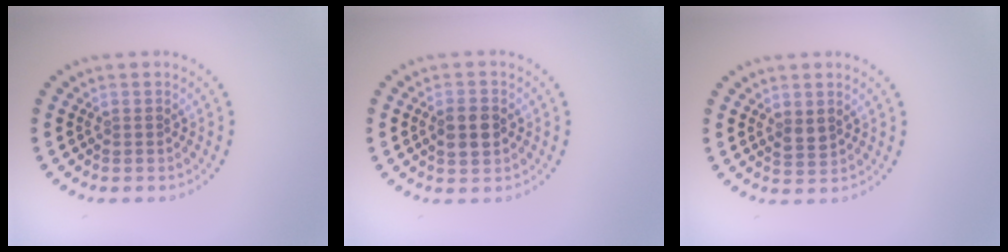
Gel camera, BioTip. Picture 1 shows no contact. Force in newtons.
{"total": 2.6, "press": 2.6, "slide": 0.1}
{"total": 1.2, "press": 1.2, "slide": 0.3}